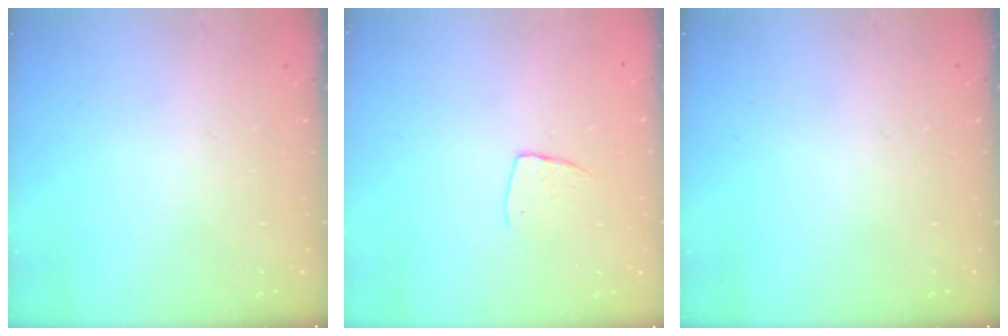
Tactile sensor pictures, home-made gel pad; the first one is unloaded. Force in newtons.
{"total": 7.0, "press": 6.9, "slide": 0.5}
{"total": 0.0}